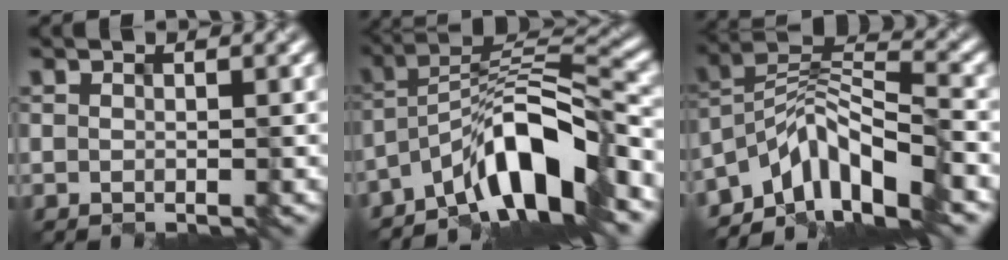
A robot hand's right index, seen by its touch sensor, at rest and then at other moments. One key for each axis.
{"total": 8.4, "fx": -5.7, "fy": 2.0, "fz": 5.9, "tx": -0.089, "ty": 0.018, "tz": -0.105}
{"total": 7.0, "fx": -5.3, "fy": 2.1, "fz": 4.1, "tx": -0.053, "ty": 0.008, "tz": -0.103}